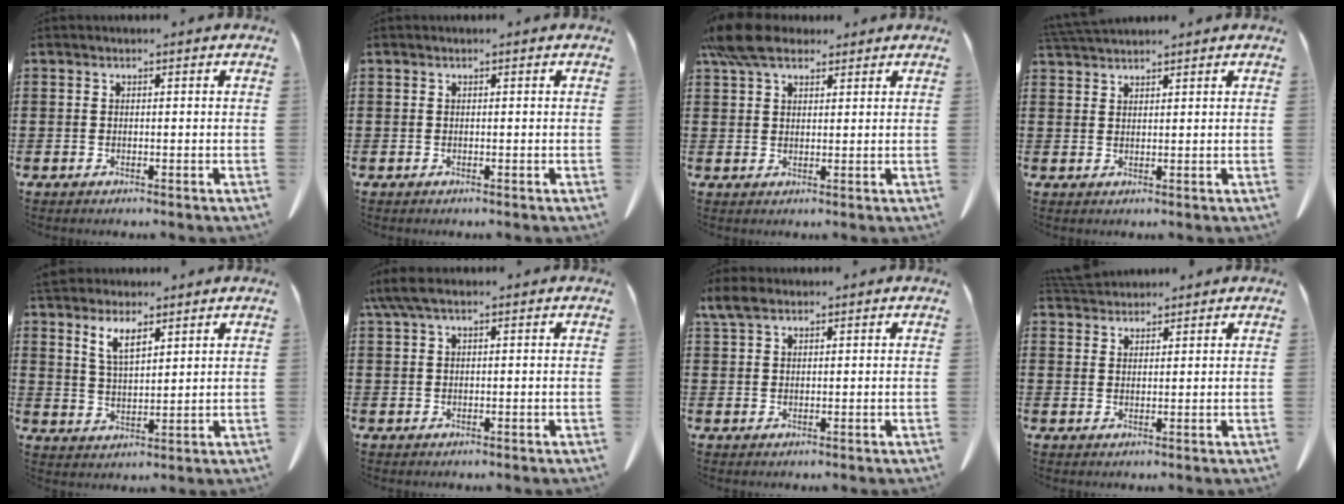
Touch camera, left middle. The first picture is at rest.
{"total": 0.0}
{"total": 6.9, "force": [5.4, 2.6, 3.4], "torque": [-0.083, -0.004, 0.103]}
{"total": 2.4, "force": [2.4, 0.2, 0.5], "torque": [-0.017, -0.002, 0.047]}
{"total": 5.6, "force": [4.1, 1.9, 3.3], "torque": [-0.077, -0.006, 0.074]}
{"total": 3.4, "force": [1.8, 0.9, 2.7], "torque": [-0.065, 0.001, 0.032]}
{"total": 3.4, "force": [2.3, 1.4, 2.1], "torque": [-0.049, 0.006, 0.043]}
{"total": 3.1, "force": [3.1, 0.4, 0.2], "torque": [-0.014, -0.005, 0.060]}